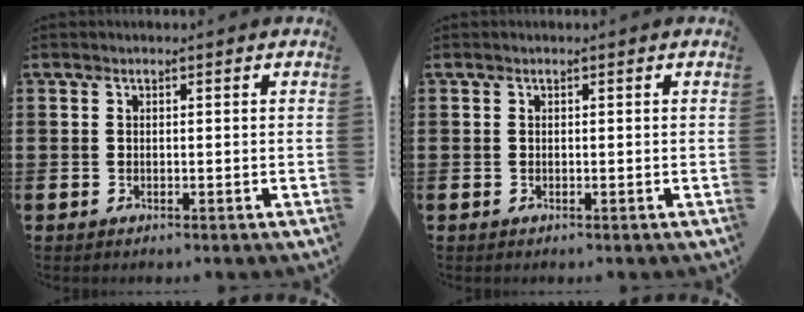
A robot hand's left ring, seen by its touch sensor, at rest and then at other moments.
{"total": 0.0}